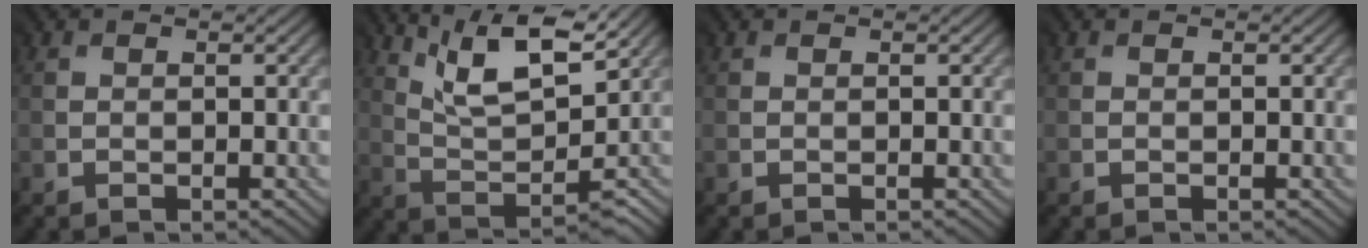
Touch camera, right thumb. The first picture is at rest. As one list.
[{"total": 10.8, "force": [7.9, 2.8, 6.9], "torque": [-0.126, 0.013, 0.124]}, {"total": 0.0}, {"total": 0.0}]